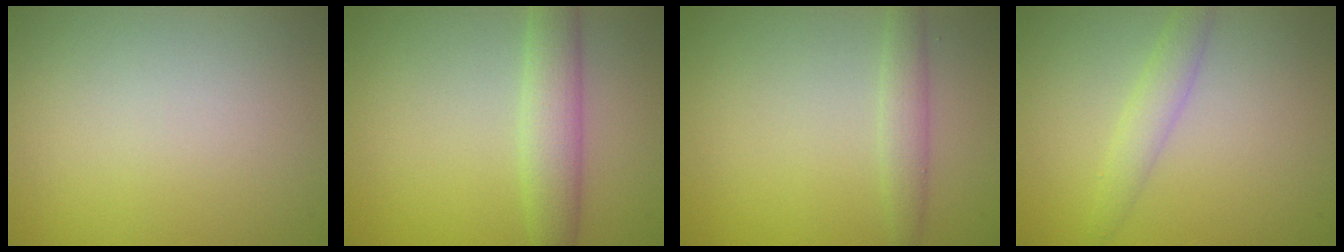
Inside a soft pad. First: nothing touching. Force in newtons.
{"total": 3.6, "press": 3.6, "slide": 0.2}
{"total": 1.9, "press": 1.9, "slide": 0.0}
{"total": 2.2, "press": 2.2, "slide": 0.2}